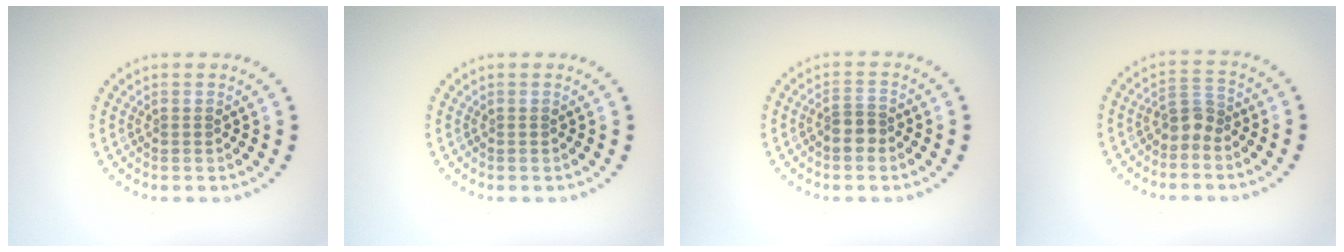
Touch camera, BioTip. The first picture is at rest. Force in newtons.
{"total": 0.0}
{"total": 2.1, "press": 1.7, "slide": 1.1}
{"total": 2.1, "press": 1.6, "slide": 1.4}